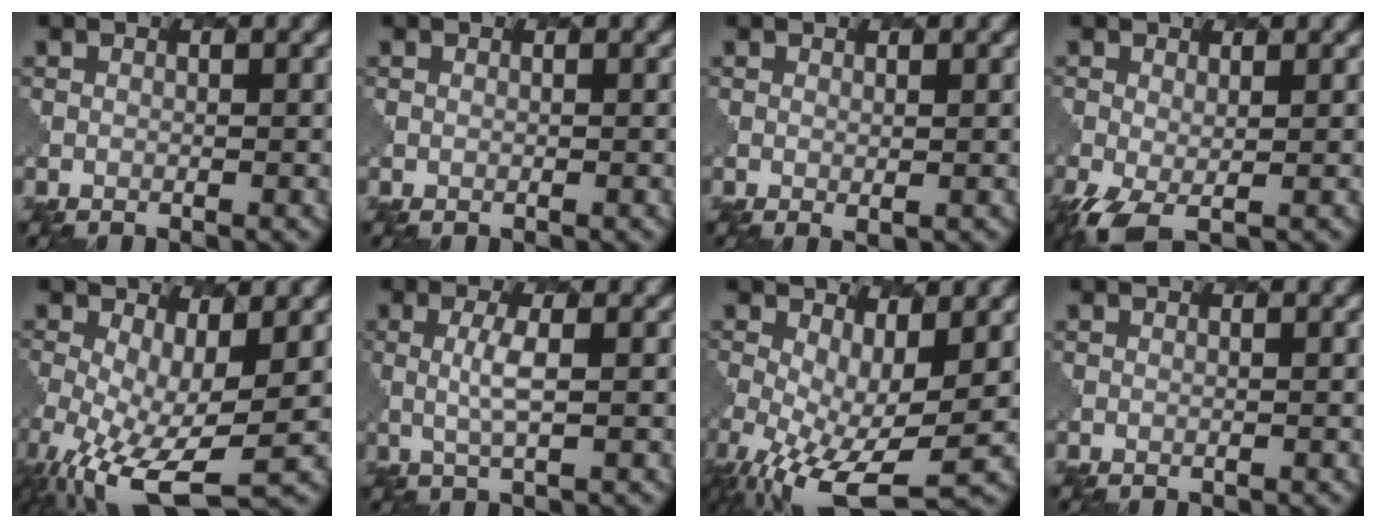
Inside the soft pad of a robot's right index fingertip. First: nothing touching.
{"total": 0.0}
{"total": 0.5, "force": [0.3, 0.0, 0.4], "torque": [-0.008, -0.007, 0.009]}
{"total": 2.8, "force": [-1.4, 1.2, 2.1], "torque": [-0.057, -0.014, -0.023]}
{"total": 9.1, "force": [-2.7, 3.9, 7.7], "torque": [-0.164, -0.032, -0.035]}
{"total": 1.9, "force": [0.4, 0.4, 1.8], "torque": [-0.043, -0.004, 0.011]}
{"total": 9.0, "force": [-2.5, 3.9, 7.8], "torque": [-0.161, -0.028, -0.031]}
{"total": 0.0}